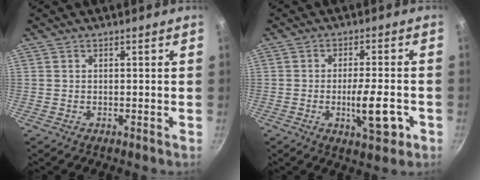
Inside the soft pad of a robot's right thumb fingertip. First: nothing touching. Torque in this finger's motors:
{"motor_torque": [3.48, 1.53, 1.43, -1.34, 0.53]}